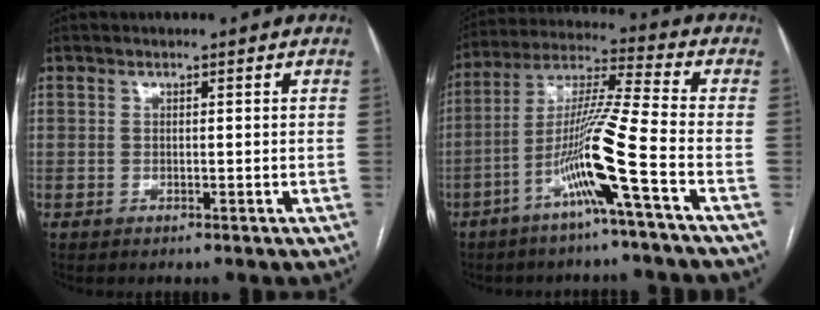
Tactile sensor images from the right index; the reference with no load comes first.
{"total": 12.3, "force": [-5.3, -1.8, 11.0], "torque": [-0.211, 0.001, -0.104]}